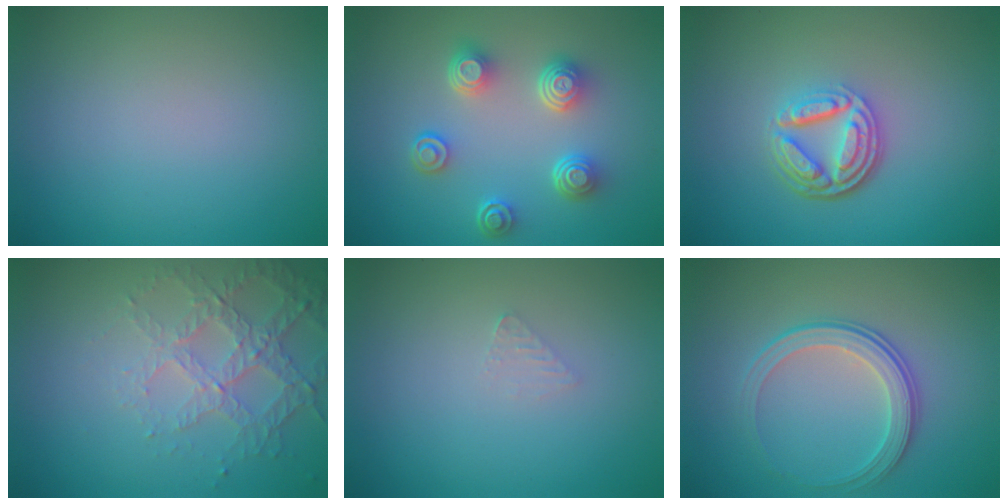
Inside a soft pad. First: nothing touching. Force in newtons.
{"total": 4.7, "press": 3.5, "slide": 3.1}
{"total": 4.9, "press": 3.5, "slide": 3.4}
{"total": 4.2, "press": 3.0, "slide": 2.9}
{"total": 0.8, "press": 0.8, "slide": 0.1}
{"total": 3.3, "press": 2.8, "slide": 1.8}